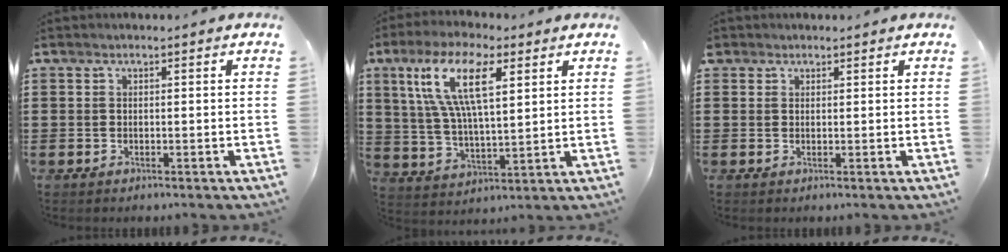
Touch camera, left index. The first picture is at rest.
{"total": 13.2, "force": [6.1, 4.6, 10.8], "torque": [-0.221, 0.002, 0.109]}
{"total": 1.1, "force": [0.9, 0.7, 0.0], "torque": [-0.003, 0.004, 0.017]}